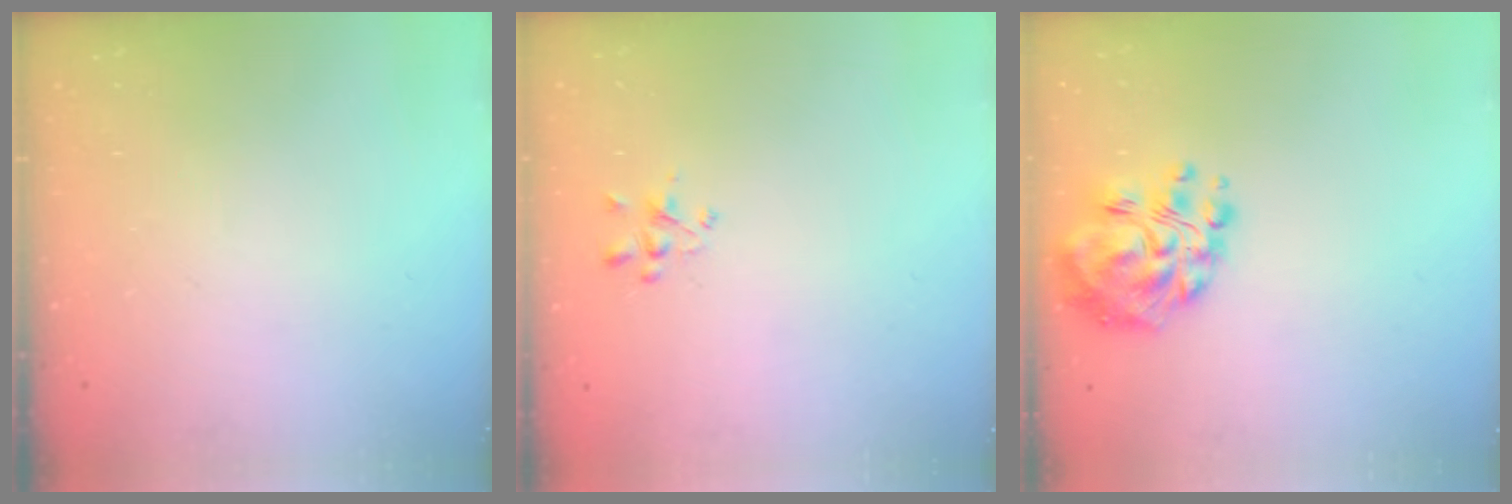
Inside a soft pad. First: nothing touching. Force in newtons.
{"total": 1.8, "press": 1.7, "slide": 0.7}
{"total": 12.2, "press": 11.8, "slide": 3.0}